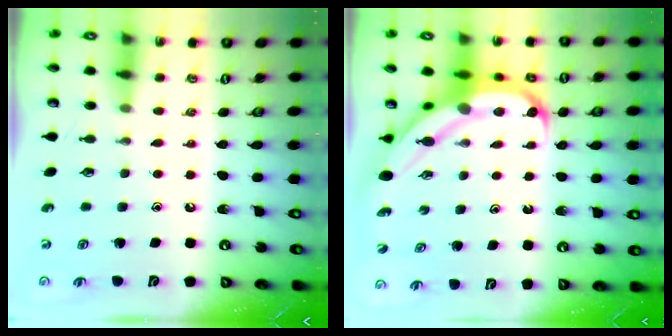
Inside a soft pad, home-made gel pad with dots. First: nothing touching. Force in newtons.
{"total": 10.6, "press": 10.5, "slide": 1.1}